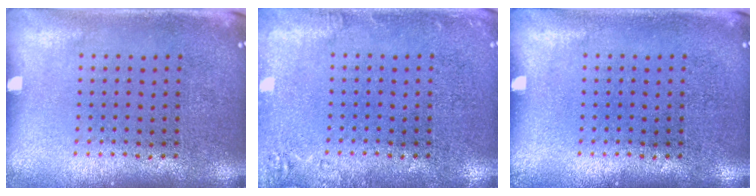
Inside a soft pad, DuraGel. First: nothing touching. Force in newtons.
{"total": 1.8, "press": 1.7, "slide": 0.4}
{"total": 0.0}